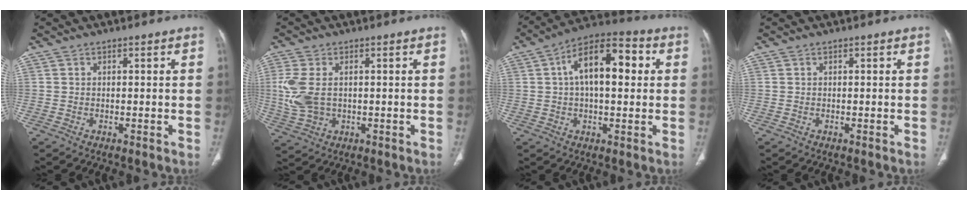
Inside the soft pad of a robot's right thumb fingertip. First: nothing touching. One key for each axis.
{"total": 8.3, "fx": 0.6, "fy": 5.4, "fz": 6.3, "tx": -0.158, "ty": -0.001, "tz": 0.022}
{"total": 14.6, "fx": 2.8, "fy": 7.2, "fz": 12.4, "tx": -0.188, "ty": 0.029, "tz": 0.039}
{"total": 0.0}